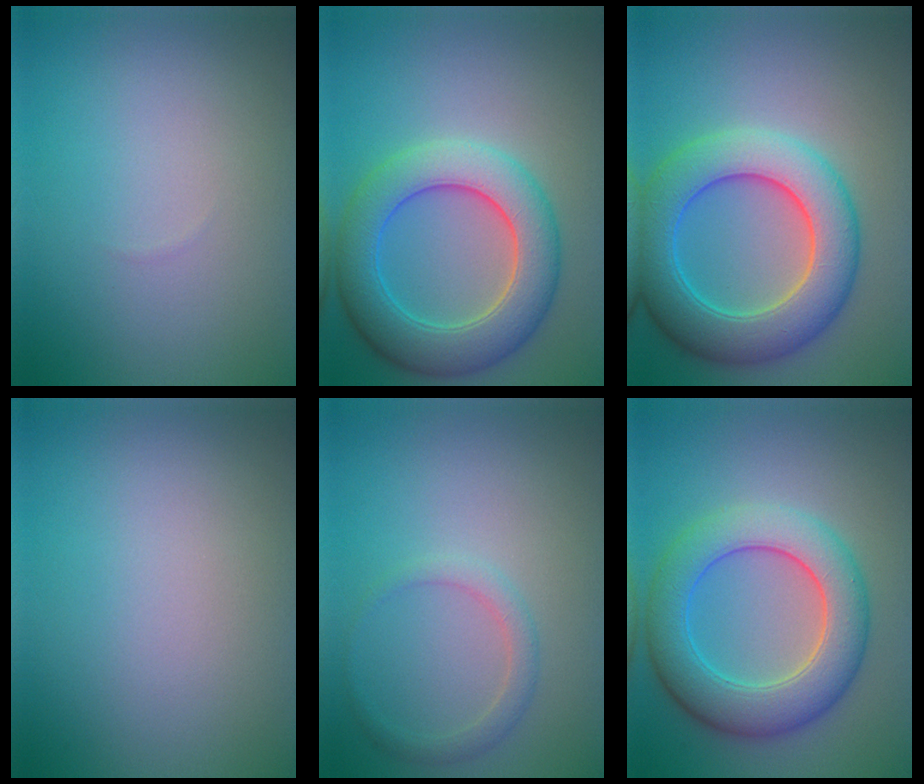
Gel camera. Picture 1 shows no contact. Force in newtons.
{"total": 7.4, "press": 7.4, "slide": 0.4}
{"total": 8.4, "press": 8.4, "slide": 0.2}
{"total": 0.0}
{"total": 1.7, "press": 1.7, "slide": 0.2}
{"total": 7.3, "press": 7.3, "slide": 0.3}